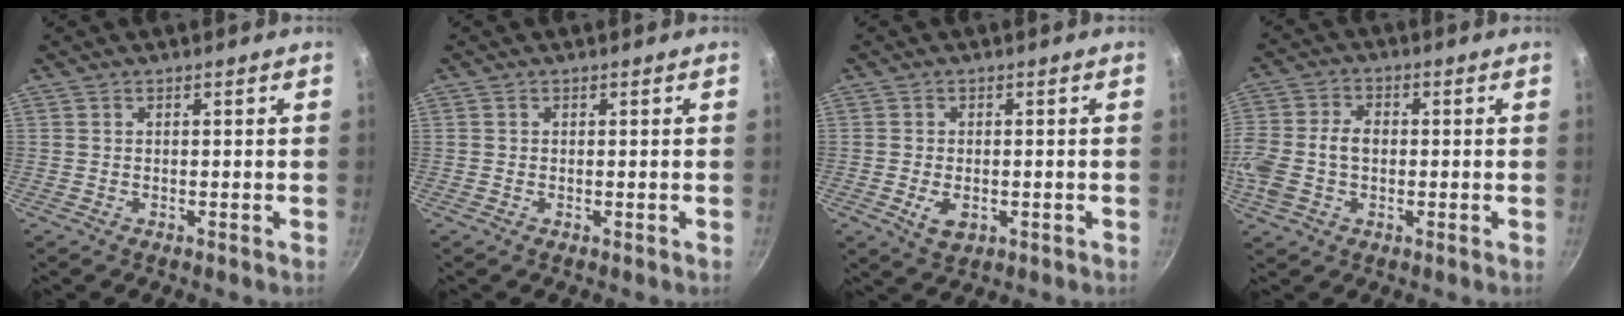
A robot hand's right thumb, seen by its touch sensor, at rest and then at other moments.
{"total": 0.0}
{"total": 4.4, "force": [-1.2, 2.8, 3.2], "torque": [-0.052, -0.001, -0.014]}
{"total": 10.6, "force": [-0.9, 7.4, 7.6], "torque": [-0.156, 0.018, -0.025]}